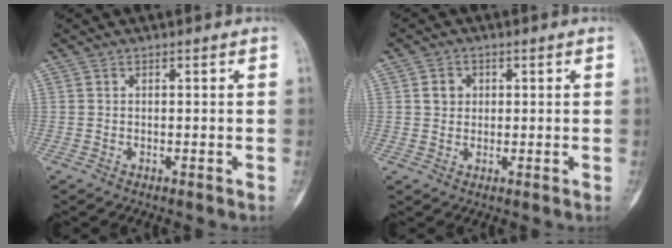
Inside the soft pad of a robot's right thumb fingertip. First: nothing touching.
{"total": 3.1, "force": [0.7, 2.8, 1.2], "torque": [-0.004, 0.001, 0.009]}